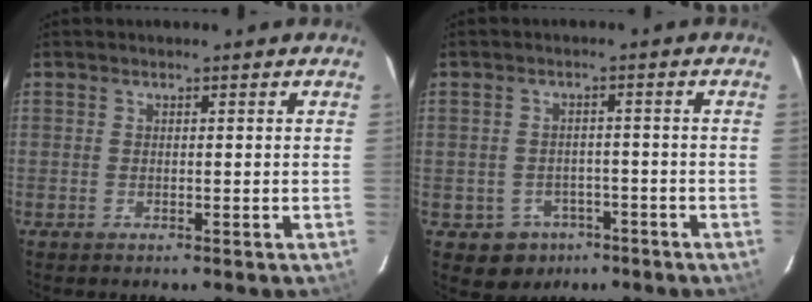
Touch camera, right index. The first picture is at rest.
{"total": 6.1, "force": [-3.3, 4.9, 1.2], "torque": [-0.035, 0.018, -0.032]}